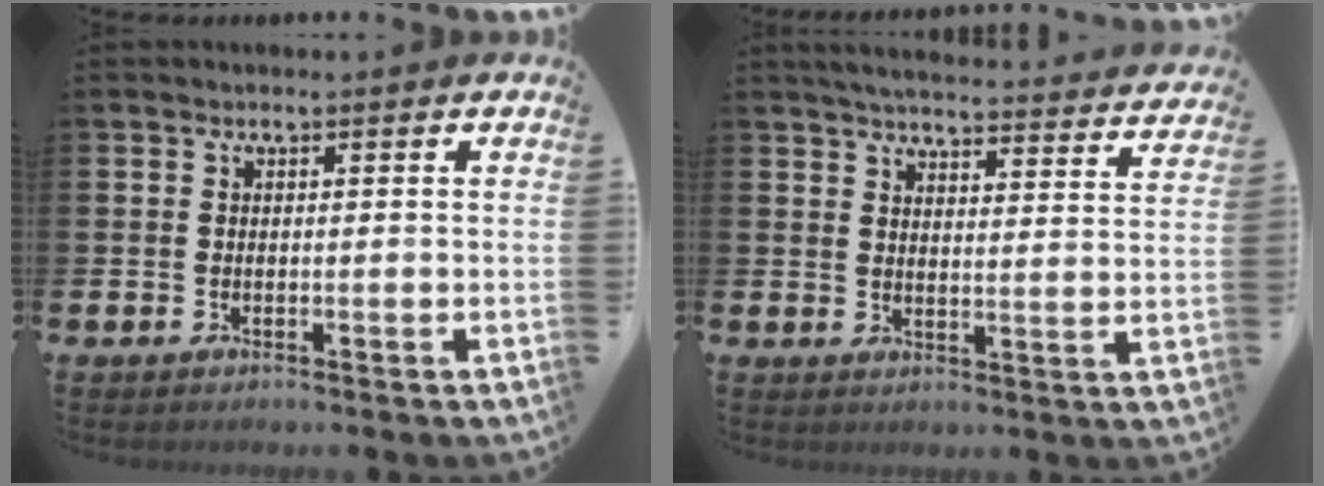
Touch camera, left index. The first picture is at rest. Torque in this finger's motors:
{"motor_torque": [0.82, -1.32, 0.07, 0.03]}